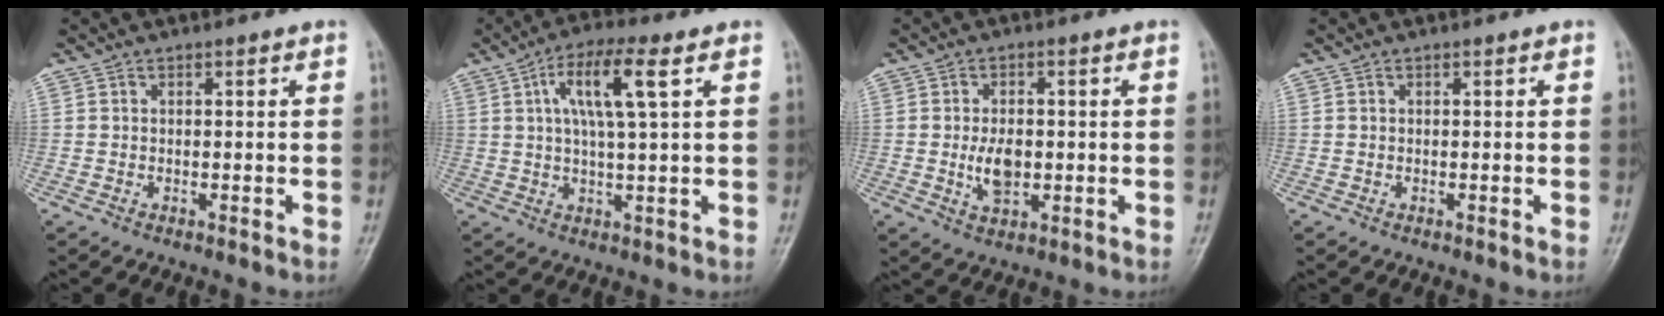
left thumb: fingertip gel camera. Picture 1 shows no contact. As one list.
[{"total": 9.3, "force": [3.2, 1.9, 8.6], "torque": [-0.170, 0.007, 0.056]}, {"total": 5.6, "force": [-0.5, 3.3, 4.4], "torque": [-0.069, -0.003, -0.007]}, {"total": 0.0}]